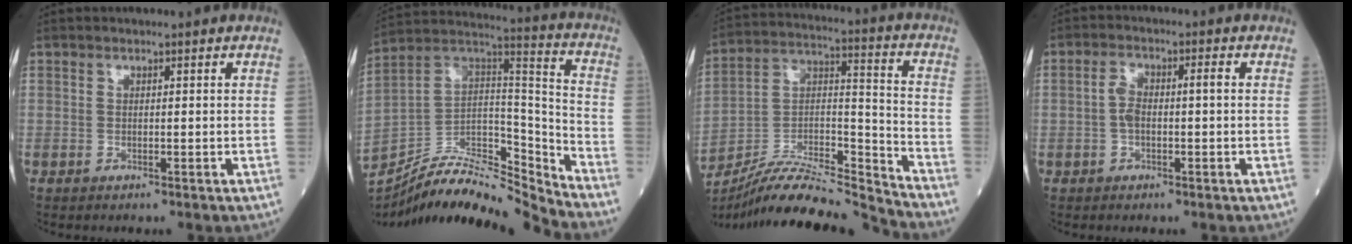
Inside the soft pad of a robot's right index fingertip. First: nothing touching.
{"total": 18.9, "force": [-18.1, 1.1, 5.3], "torque": [-0.095, 0.051, -0.309]}
{"total": 17.9, "force": [-17.2, -0.6, 5.2], "torque": [-0.089, 0.034, -0.298]}
{"total": 3.7, "force": [-0.2, 1.2, 3.4], "torque": [-0.071, 0.017, -0.004]}